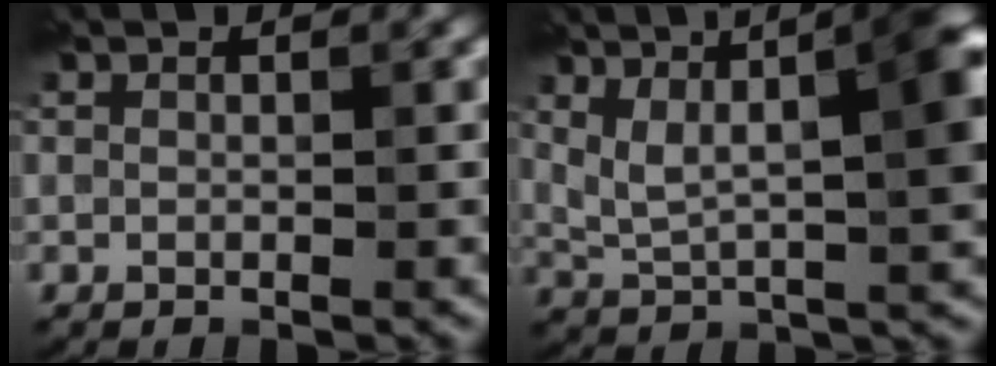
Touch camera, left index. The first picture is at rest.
{"total": 10.2, "force": [3.8, 3.6, 8.8], "torque": [-0.134, 0.013, 0.070]}